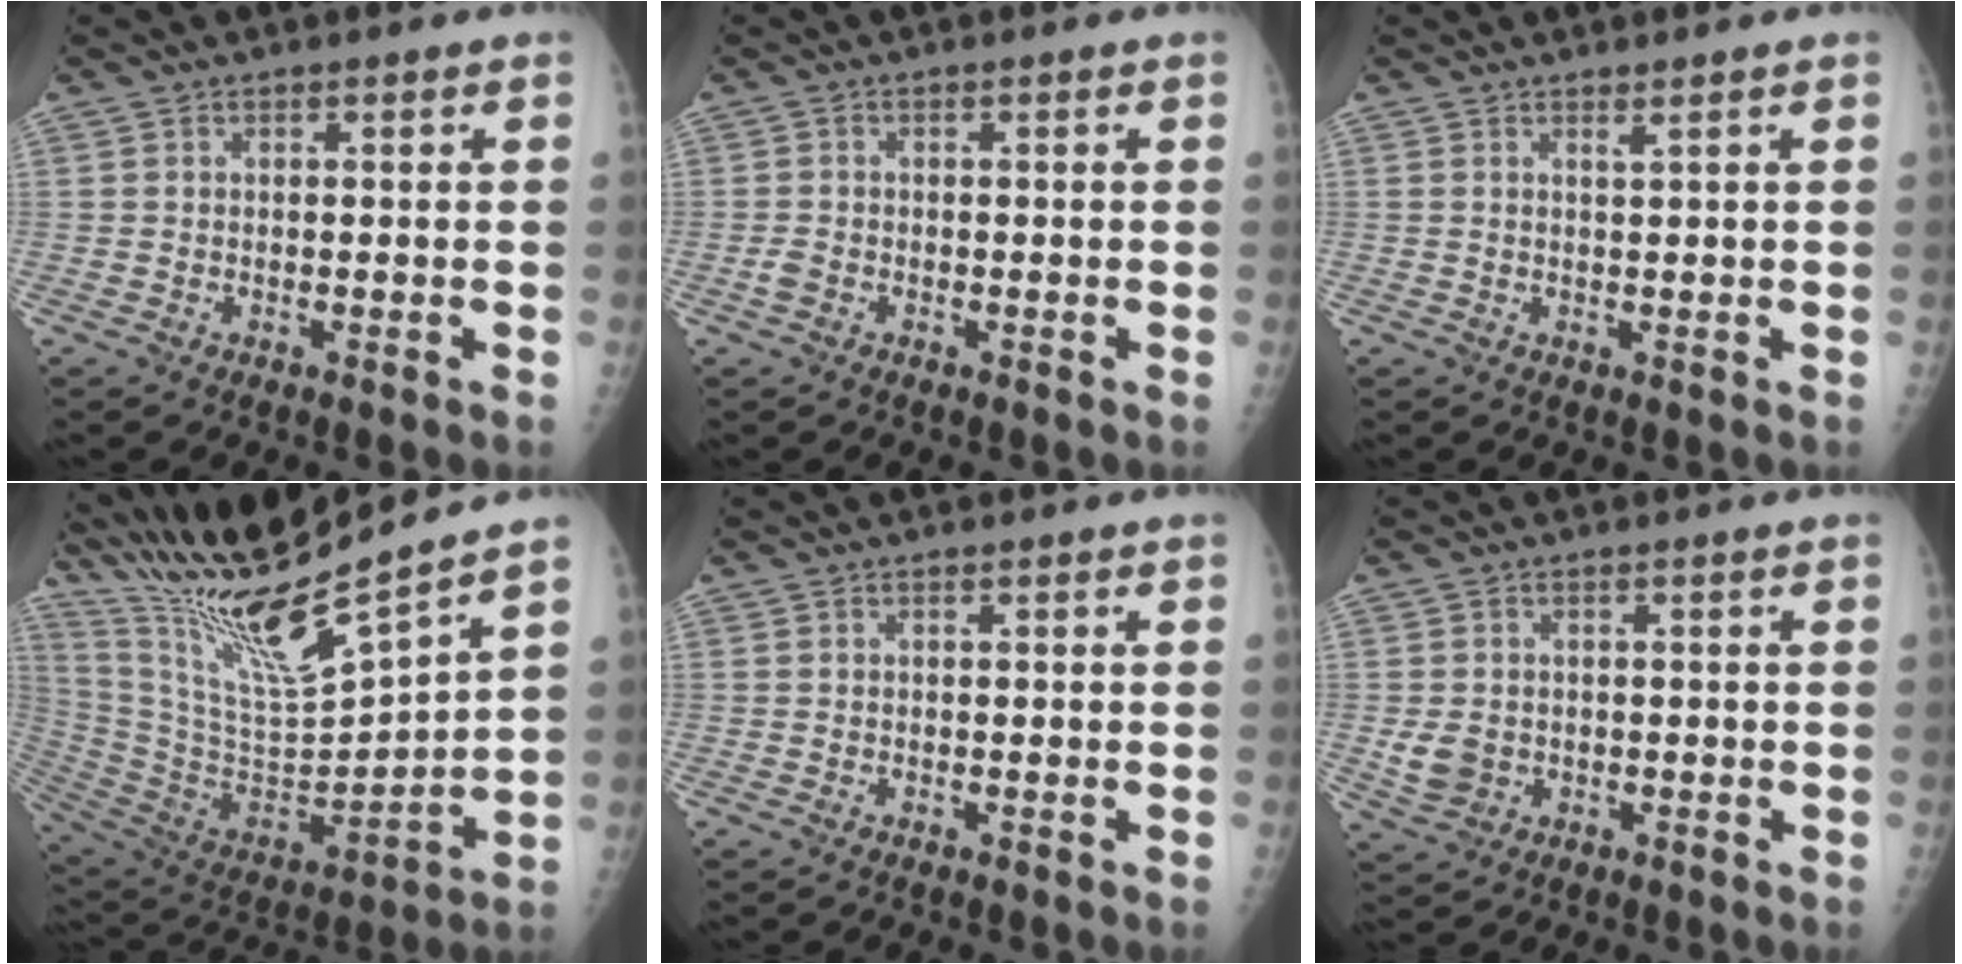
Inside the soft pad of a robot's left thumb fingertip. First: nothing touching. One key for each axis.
{"total": 1.8, "fx": -0.8, "fy": 1.3, "fz": 1.0, "tx": -0.022, "ty": 0.002, "tz": -0.016}
{"total": 0.7, "fx": 0.5, "fy": -0.2, "fz": 0.4, "tx": -0.010, "ty": -0.011, "tz": 0.009}
{"total": 21.1, "fx": 18.0, "fy": 0.5, "fz": 11.1, "tx": -0.190, "ty": -0.094, "tz": 0.345}
{"total": 0.0}
{"total": 4.5, "fx": -0.5, "fy": 3.8, "fz": 2.3, "tx": -0.036, "ty": 0.000, "tz": -0.001}